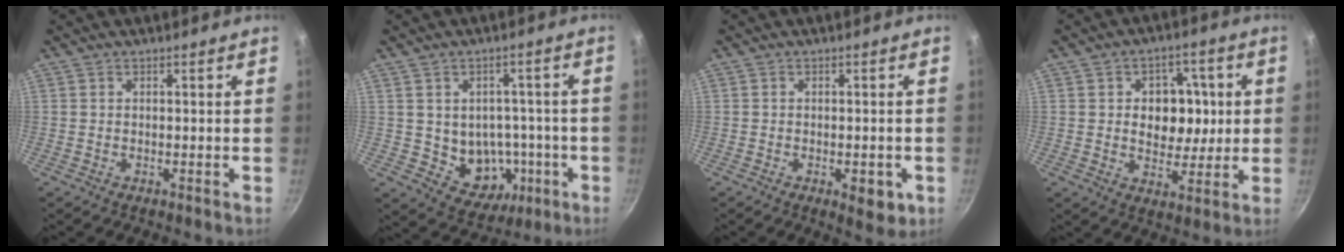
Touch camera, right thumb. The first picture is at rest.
{"total": 10.6, "force": [-1.8, 8.6, 5.9], "torque": [-0.041, 0.016, -0.006]}
{"total": 4.7, "force": [-1.6, 2.1, 3.8], "torque": [-0.040, -0.002, -0.017]}
{"total": 10.6, "force": [1.2, 7.8, 7.2], "torque": [-0.045, 0.004, 0.021]}